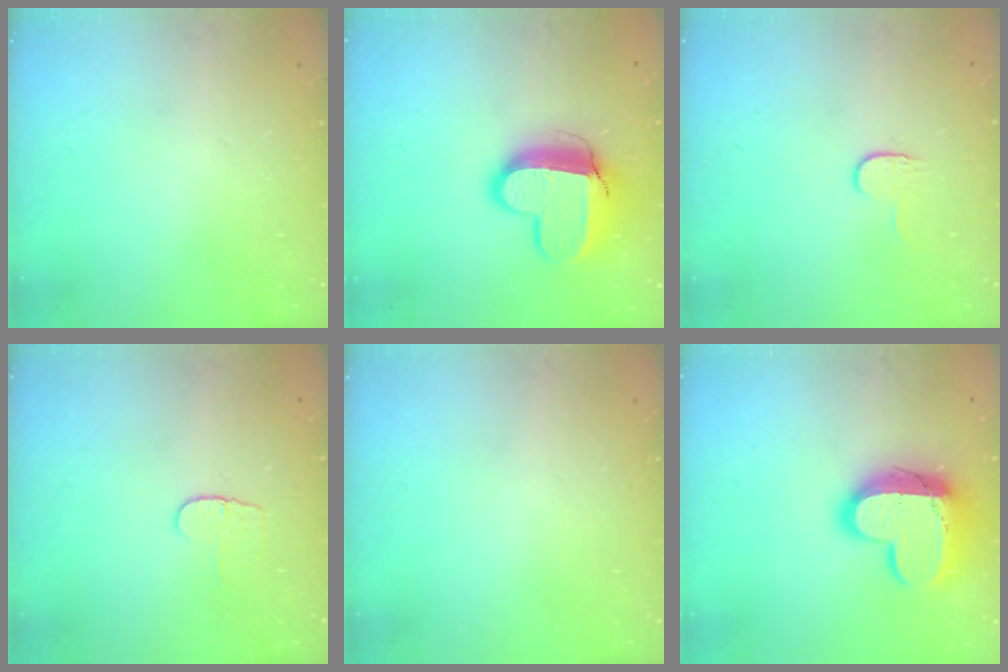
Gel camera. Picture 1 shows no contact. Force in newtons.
{"total": 13.4, "press": 13.3, "slide": 1.3}
{"total": 3.4, "press": 3.4, "slide": 0.4}
{"total": 4.8, "press": 4.8, "slide": 0.4}
{"total": 0.0}
{"total": 16.2, "press": 16.1, "slide": 1.1}